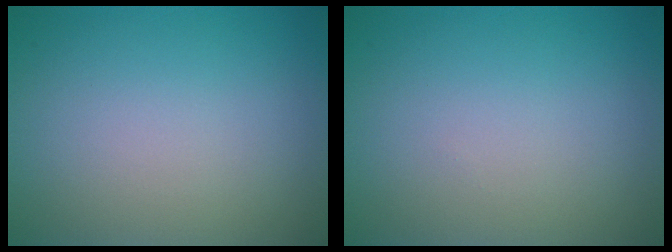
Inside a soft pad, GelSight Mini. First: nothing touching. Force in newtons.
{"total": 0.0}